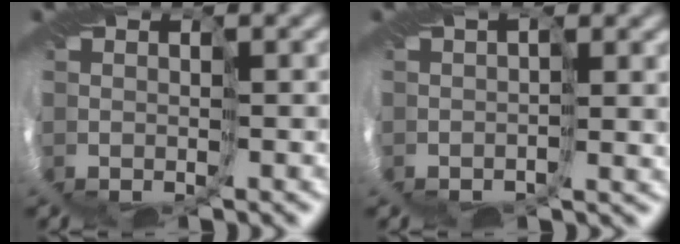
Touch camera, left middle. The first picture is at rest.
{"total": 3.5, "force": [1.2, 1.9, 2.7], "torque": [-0.043, 0.012, 0.019]}